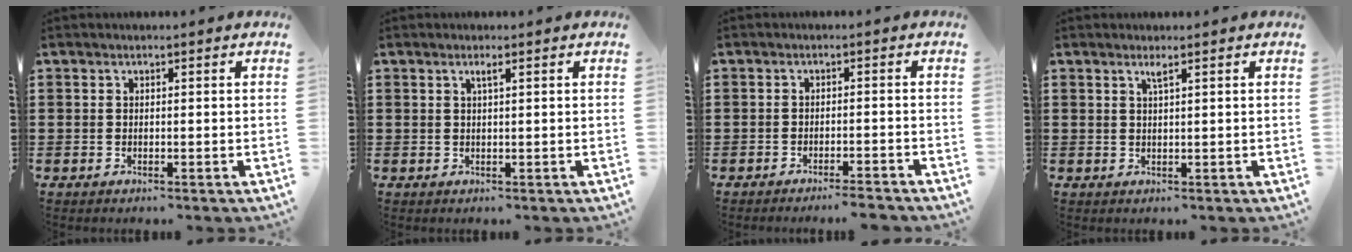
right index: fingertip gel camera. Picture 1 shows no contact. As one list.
[{"total": 1.0, "force": [0.4, 0.0, 0.9], "torque": [-0.017, 0.001, 0.007]}, {"total": 2.3, "force": [-2.2, -0.4, 0.8], "torque": [-0.016, -0.003, -0.042]}, {"total": 1.2, "force": [0.7, -0.1, 1.0], "torque": [-0.019, -0.002, 0.012]}]